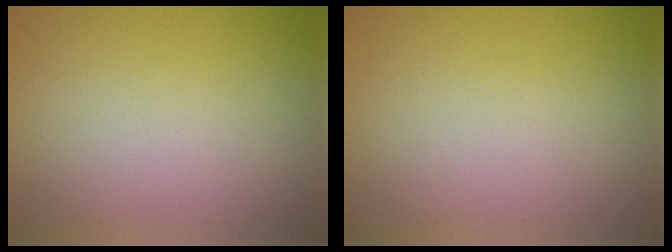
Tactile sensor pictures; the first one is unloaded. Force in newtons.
{"total": 0.0}